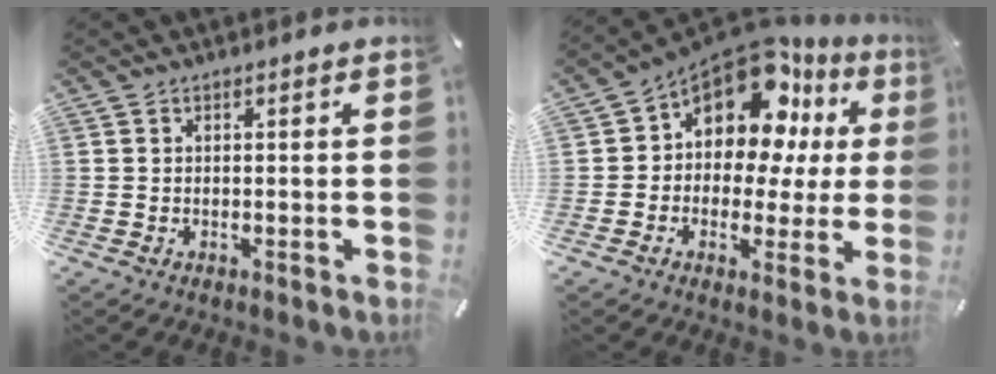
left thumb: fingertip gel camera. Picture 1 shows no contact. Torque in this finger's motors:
{"motor_torque": [2.43, 2.58, 1.56, -1.21, 0.44]}